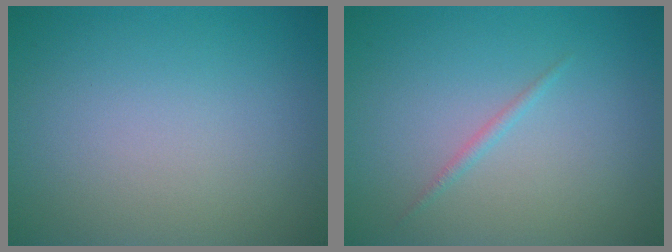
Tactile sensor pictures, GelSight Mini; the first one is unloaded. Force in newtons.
{"total": 0.7, "press": 0.7, "slide": 0.1}